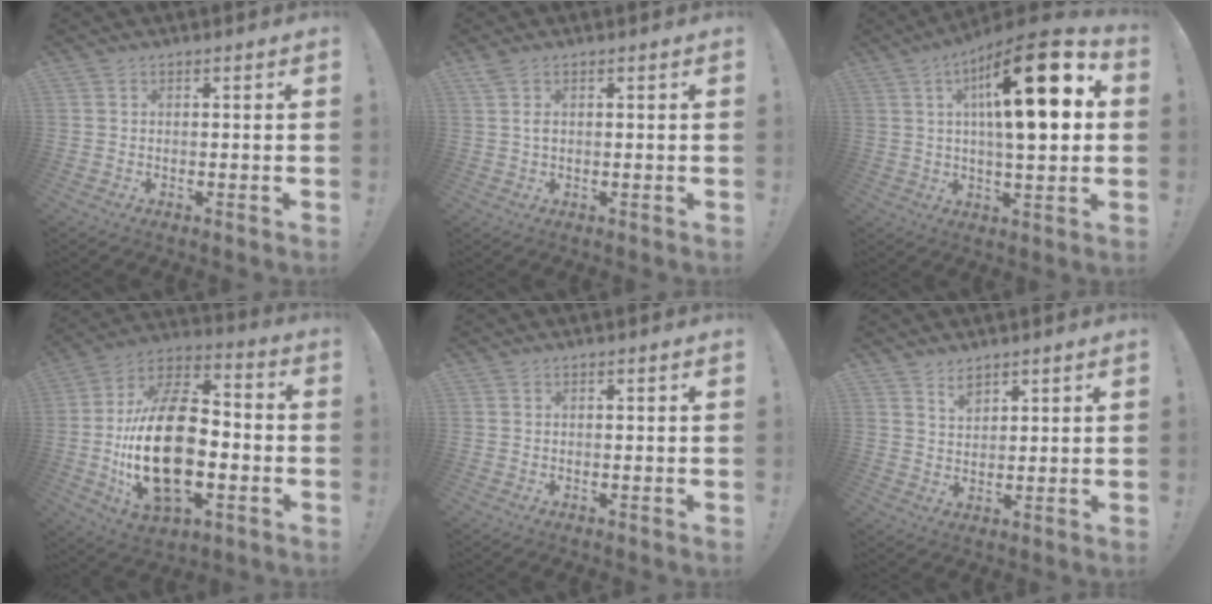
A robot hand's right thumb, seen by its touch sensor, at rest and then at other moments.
{"total": 2.1, "force": [0.7, 1.1, 1.6], "torque": [-0.031, 0.003, 0.010]}
{"total": 21.9, "force": [5.6, 6.5, 20.1], "torque": [-0.315, -0.019, 0.078]}
{"total": 27.4, "force": [-4.2, 15.5, 22.2], "torque": [-0.427, 0.023, -0.063]}
{"total": 0.0}
{"total": 4.2, "force": [3.4, 2.3, 1.2], "torque": [-0.013, -0.018, 0.061]}